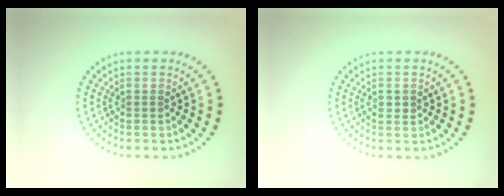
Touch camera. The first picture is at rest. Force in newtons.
{"total": 1.0, "press": 1.0, "slide": 0.1}